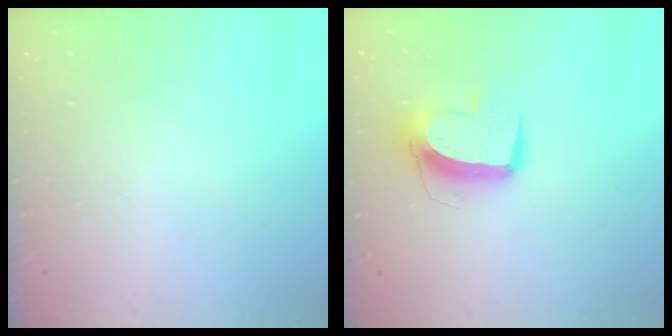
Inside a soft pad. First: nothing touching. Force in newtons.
{"total": 10.4, "press": 10.3, "slide": 1.0}